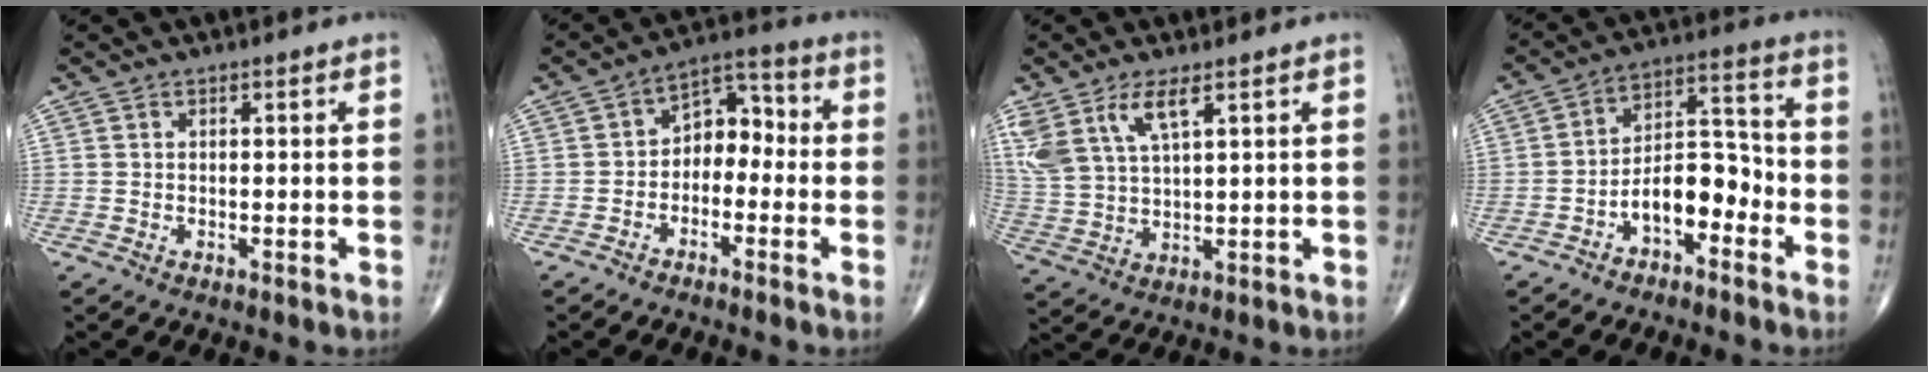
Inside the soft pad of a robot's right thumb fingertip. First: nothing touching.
{"total": 7.5, "force": [-1.7, 5.3, 5.1], "torque": [-0.048, 0.045, -0.044]}
{"total": 9.5, "force": [5.2, 3.6, 7.1], "torque": [-0.164, -0.012, 0.114]}
{"total": 9.5, "force": [-4.3, 5.1, 6.8], "torque": [-0.088, 0.059, -0.079]}